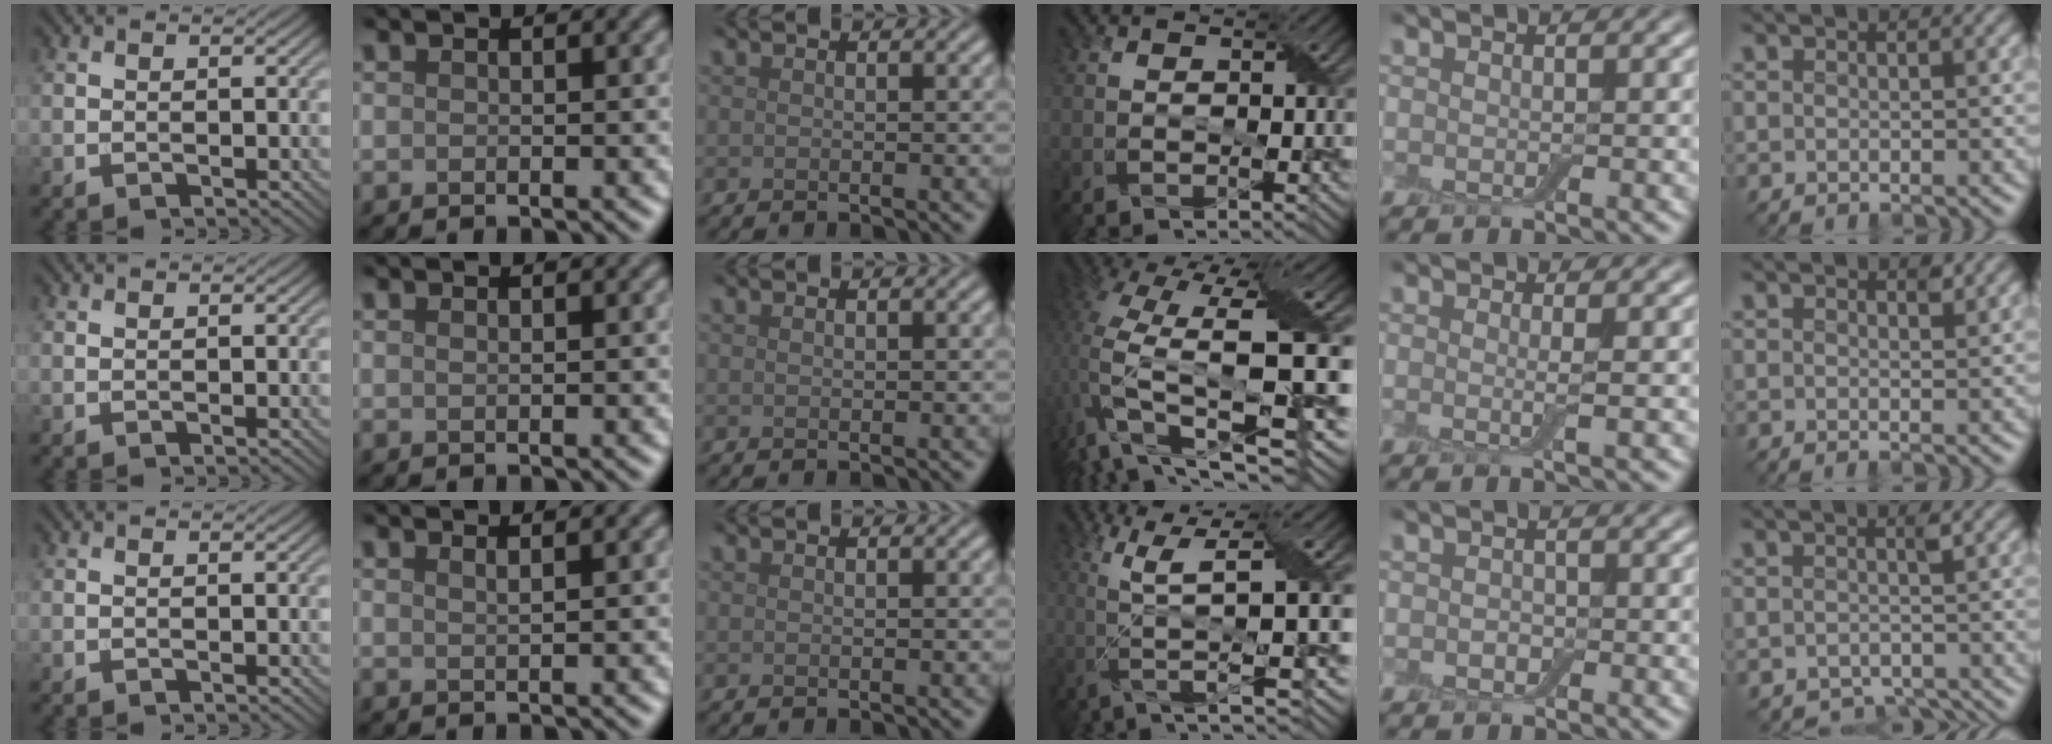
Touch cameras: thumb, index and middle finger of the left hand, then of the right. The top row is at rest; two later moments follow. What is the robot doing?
{"motion": "peel", "object": "bubble wrap"}